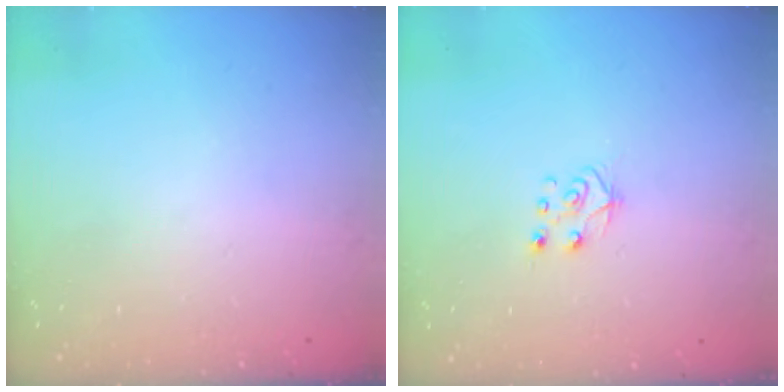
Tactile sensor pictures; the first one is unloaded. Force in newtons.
{"total": 6.9, "press": 6.9, "slide": 0.6}